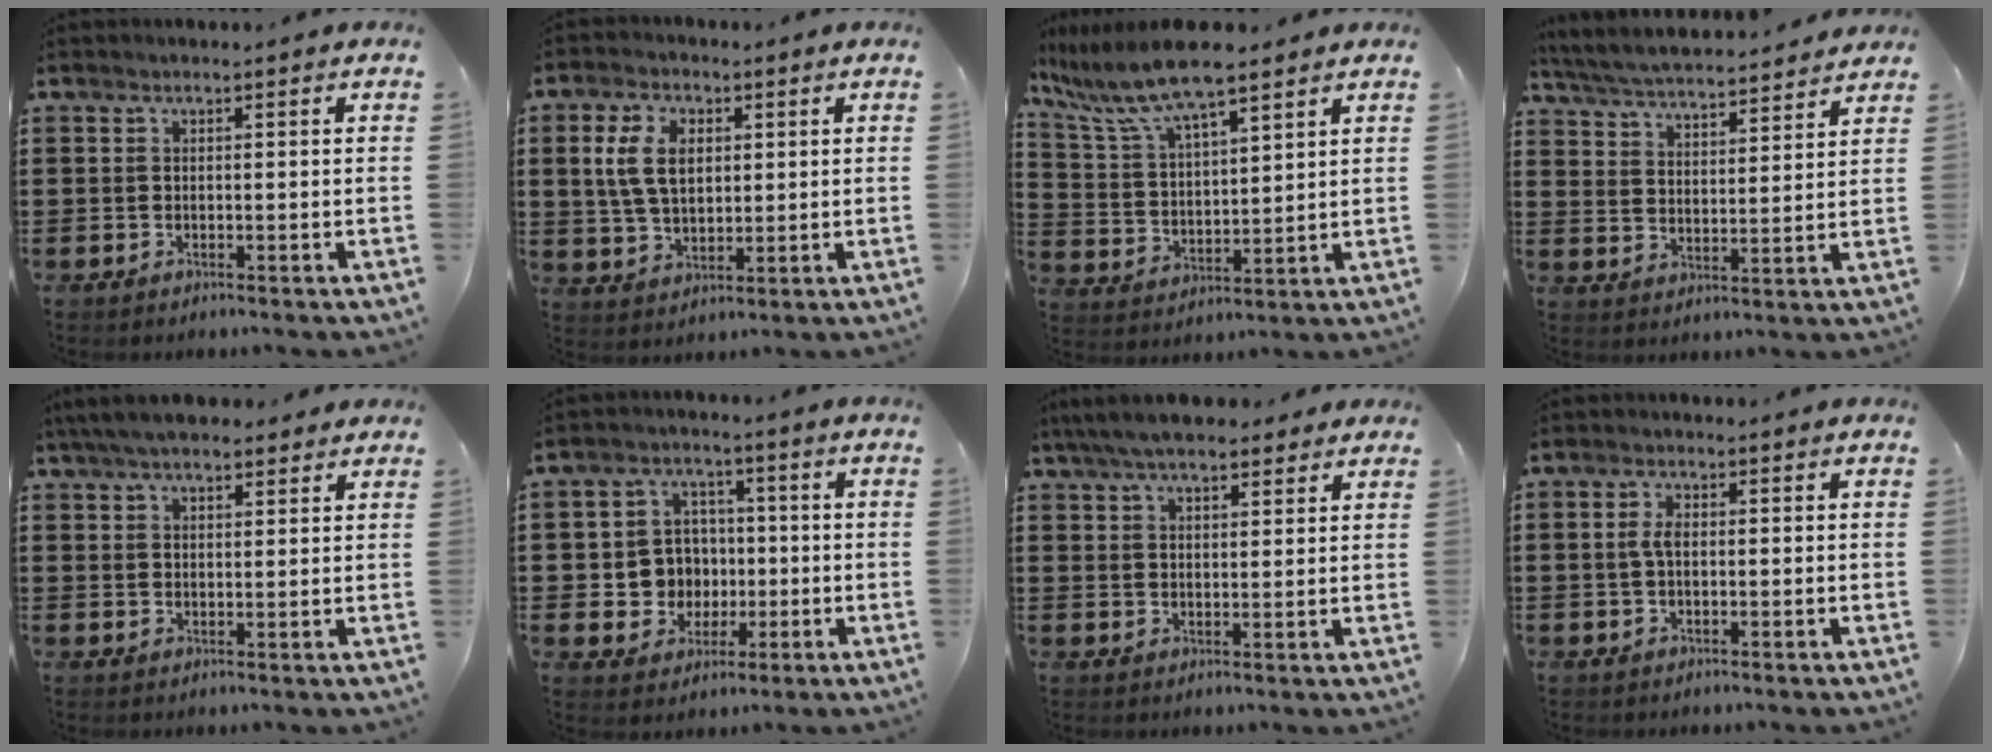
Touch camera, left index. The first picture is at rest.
{"total": 7.2, "force": [1.8, 4.3, 5.4], "torque": [-0.124, 0.006, 0.025]}
{"total": 9.8, "force": [8.1, 1.3, 5.4], "torque": [-0.133, -0.025, 0.142]}
{"total": 4.8, "force": [4.8, -0.2, 0.9], "torque": [-0.042, -0.035, 0.079]}
{"total": 5.0, "force": [4.3, 1.2, 2.1], "torque": [-0.053, -0.003, 0.081]}
{"total": 6.6, "force": [-0.3, 6.4, 1.7], "torque": [-0.057, 0.018, 0.001]}
{"total": 6.2, "force": [5.2, 1.7, 2.9], "torque": [-0.071, -0.003, 0.097]}
{"total": 2.6, "force": [0.2, 1.1, 2.3], "torque": [-0.056, 0.001, -0.001]}